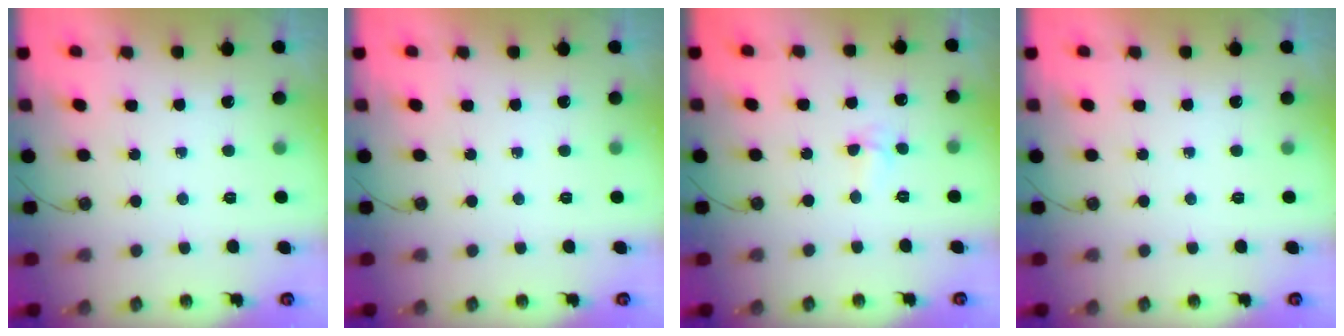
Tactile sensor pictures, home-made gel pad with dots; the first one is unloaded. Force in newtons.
{"total": 0.0}
{"total": 3.7, "press": 2.0, "slide": 3.1}
{"total": 0.0}